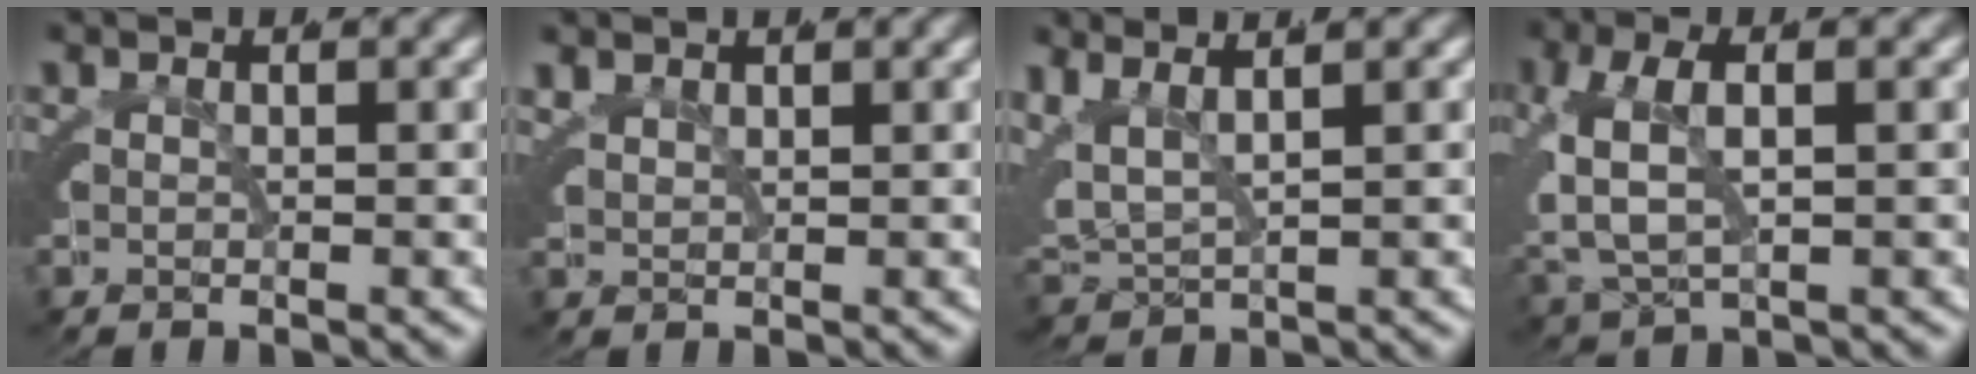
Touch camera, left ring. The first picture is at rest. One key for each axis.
{"total": 2.8, "fx": 1.4, "fy": 2.3, "fz": 0.9, "tx": -0.033, "ty": -0.006, "tz": 0.025}
{"total": 6.6, "fx": 0.8, "fy": 5.7, "fz": 3.2, "tx": -0.104, "ty": -0.024, "tz": 0.019}
{"total": 3.8, "fx": -0.2, "fy": 2.8, "fz": 2.6, "tx": -0.084, "ty": -0.015, "tz": 0.005}